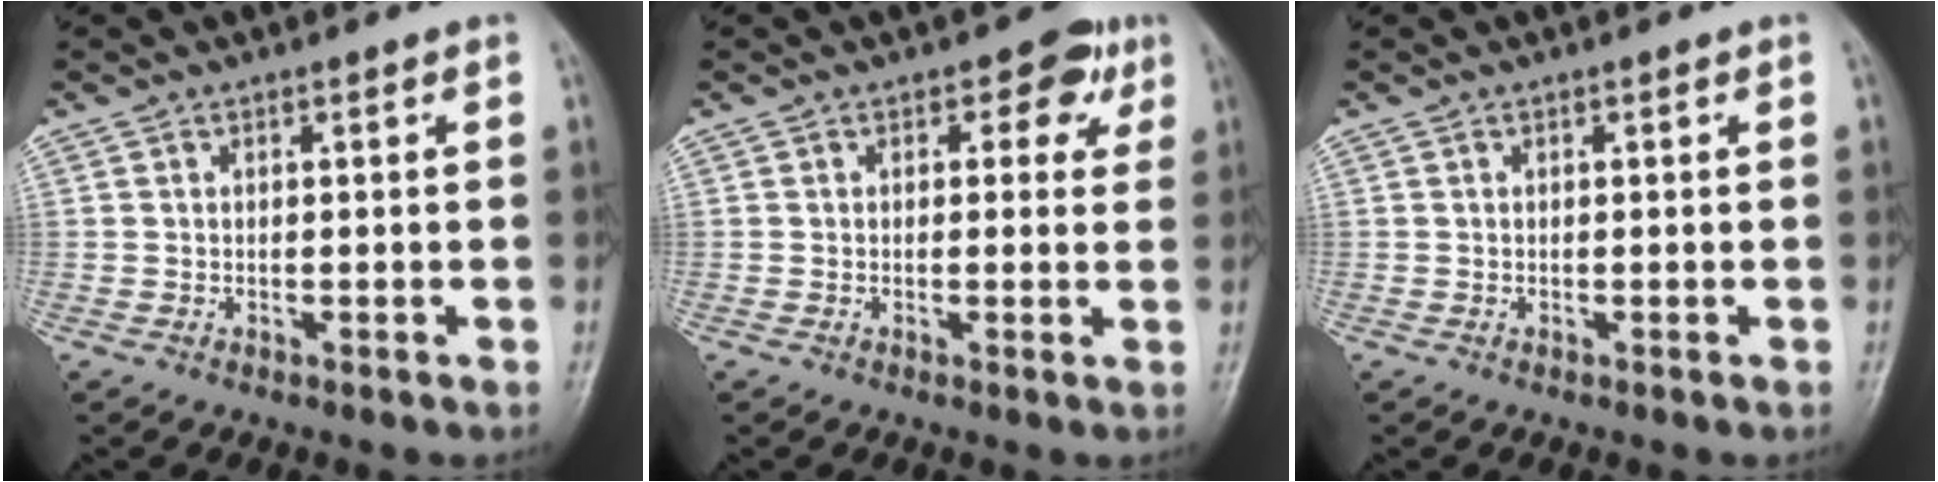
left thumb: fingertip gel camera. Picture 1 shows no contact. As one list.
[{"total": 4.3, "force": [1.8, 2.9, 2.6], "torque": [0.003, -0.001, 0.011]}, {"total": 0.0}]